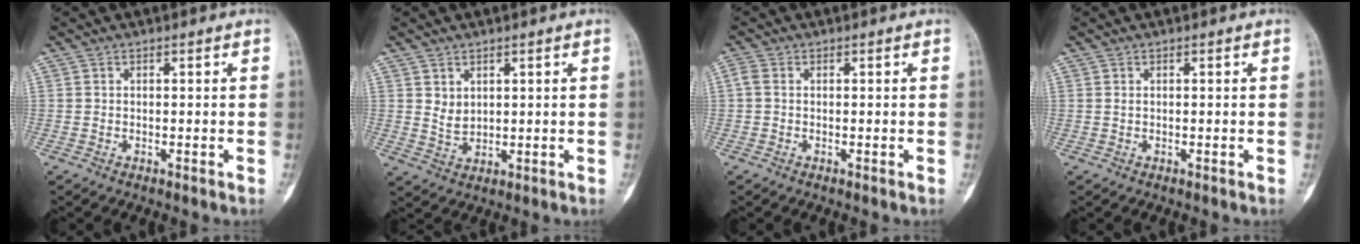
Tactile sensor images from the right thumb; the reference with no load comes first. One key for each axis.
{"total": 3.2, "fx": 1.4, "fy": 2.3, "fz": 1.7, "tx": -0.017, "ty": -0.014, "tz": 0.034}
{"total": 1.5, "fx": 0.1, "fy": 1.1, "fz": 1.1, "tx": -0.025, "ty": 0.001, "tz": -0.005}
{"total": 0.0}